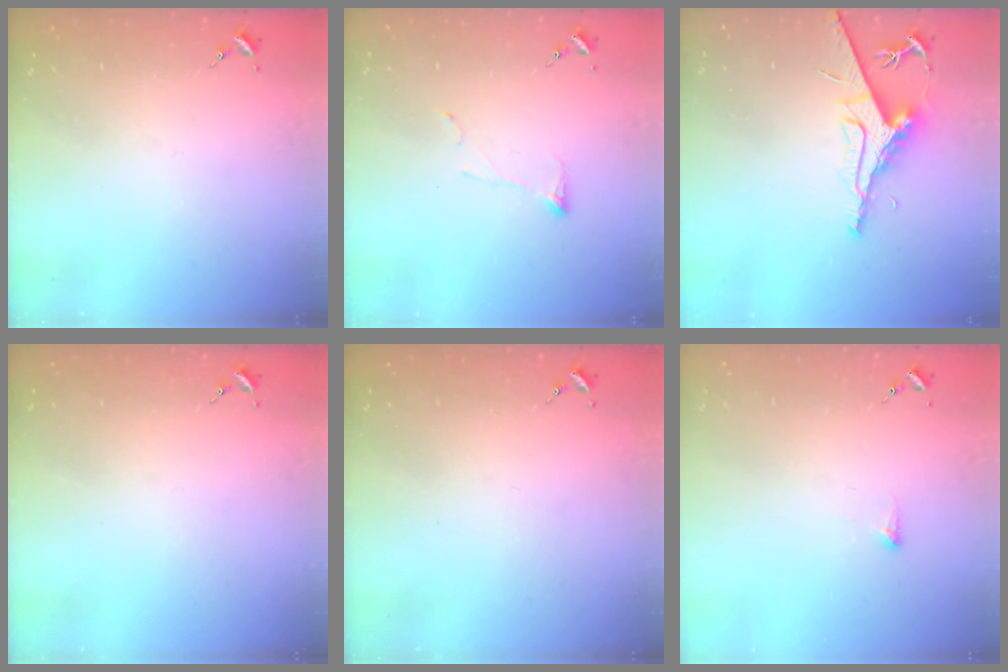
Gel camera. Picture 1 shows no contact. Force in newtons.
{"total": 5.8, "press": 5.8, "slide": 0.7}
{"total": 9.3, "press": 9.3, "slide": 1.1}
{"total": 0.0}
{"total": 0.0}
{"total": 4.3, "press": 4.2, "slide": 1.2}